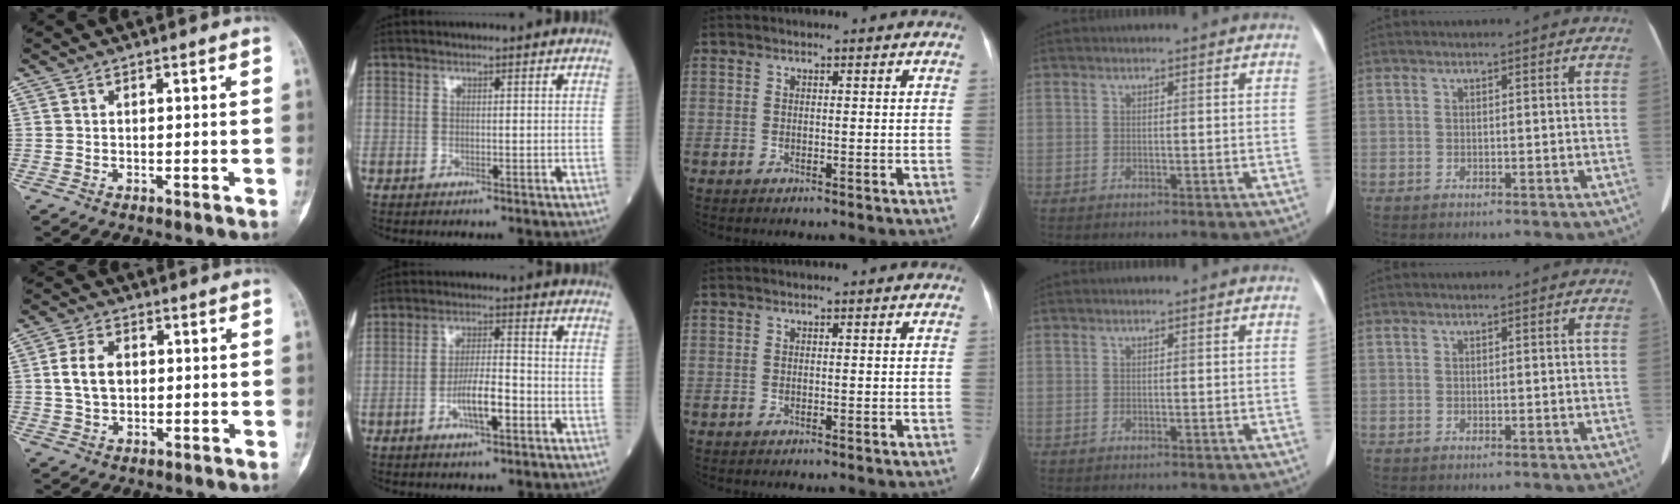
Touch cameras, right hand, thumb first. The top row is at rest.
{"thumb": {"total": 6.4, "force": [0.7, 4.4, 4.5], "torque": [-0.077, 0.004, 0.013]}, "index": {"total": 6.4, "force": [-2.5, 1.4, 5.8], "torque": [-0.107, 0.005, -0.044]}}